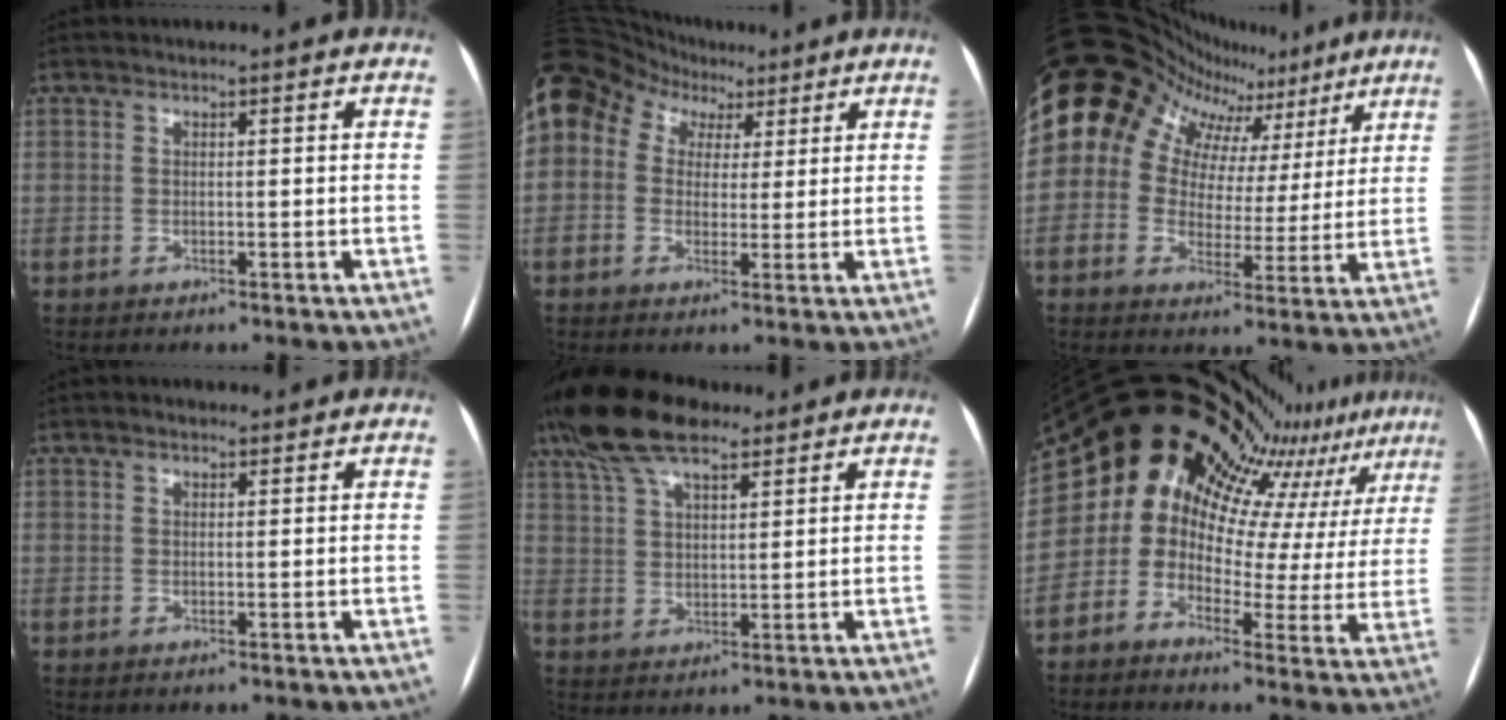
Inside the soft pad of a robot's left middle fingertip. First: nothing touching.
{"total": 18.1, "force": [8.2, 13.9, 8.1], "torque": [-0.223, 0.100, 0.153]}
{"total": 19.0, "force": [11.1, 13.3, 7.8], "torque": [-0.144, 0.075, 0.154]}
{"total": 1.8, "force": [1.5, 0.8, 0.7], "torque": [-0.017, 0.020, 0.022]}
{"total": 11.2, "force": [8.4, 3.5, 6.4], "torque": [-0.133, 0.034, 0.155]}
{"total": 14.8, "force": [13.4, 4.5, 4.6], "torque": [-0.058, -0.014, 0.141]}